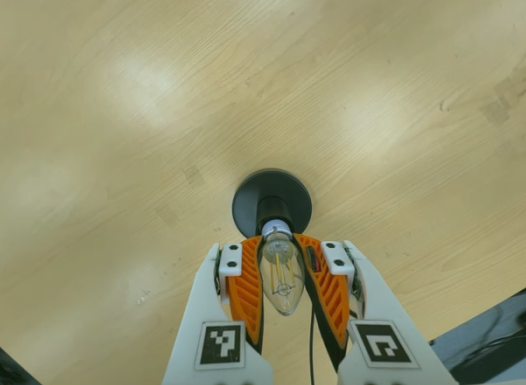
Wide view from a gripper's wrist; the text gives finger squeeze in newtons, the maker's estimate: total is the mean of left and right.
{"total": 27.1, "left": 29.9, "right": 24.2}